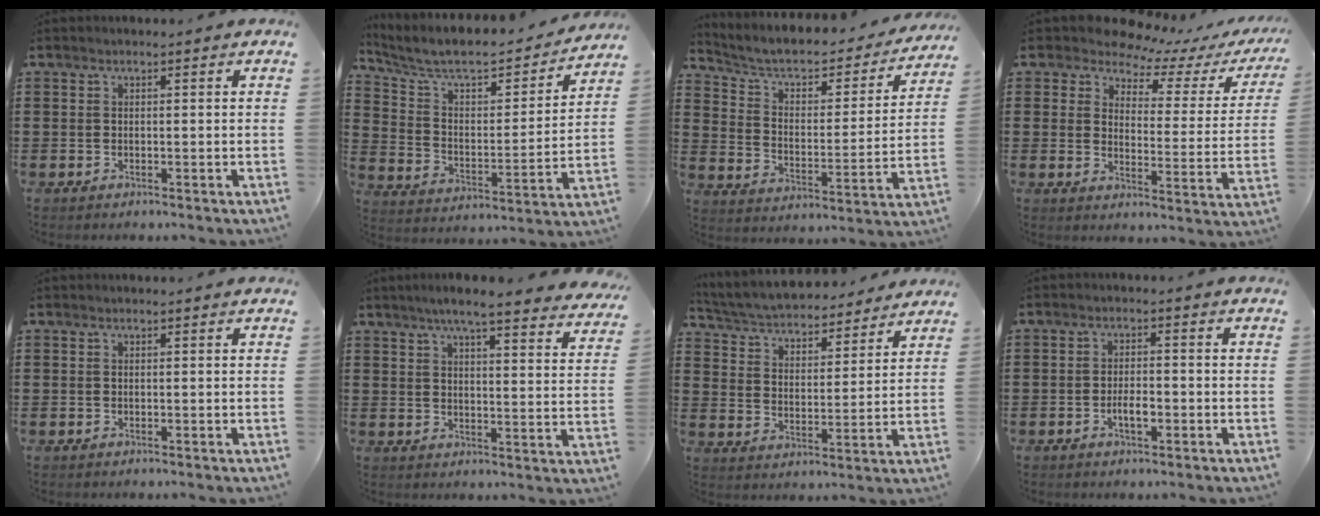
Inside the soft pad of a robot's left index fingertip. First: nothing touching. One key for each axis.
{"total": 7.2, "fx": 6.1, "fy": 2.1, "fz": 3.1, "tx": -0.091, "ty": -0.039, "tz": 0.101}
{"total": 4.6, "fx": 3.2, "fy": 2.3, "fz": 2.4, "tx": -0.065, "ty": -0.021, "tz": 0.046}
{"total": 6.2, "fx": 5.6, "fy": 2.3, "fz": 1.3, "tx": -0.055, "ty": -0.036, "tz": 0.095}
{"total": 0.0}
{"total": 6.0, "fx": 5.2, "fy": 0.1, "fz": 3.1, "tx": -0.069, "ty": -0.022, "tz": 0.087}
{"total": 4.7, "fx": 4.7, "fy": 0.5, "fz": 0.6, "tx": -0.038, "ty": -0.034, "tz": 0.076}
{"total": 3.1, "fx": -1.1, "fy": 1.1, "fz": 2.7, "tx": -0.048, "ty": 0.004, "tz": -0.019}